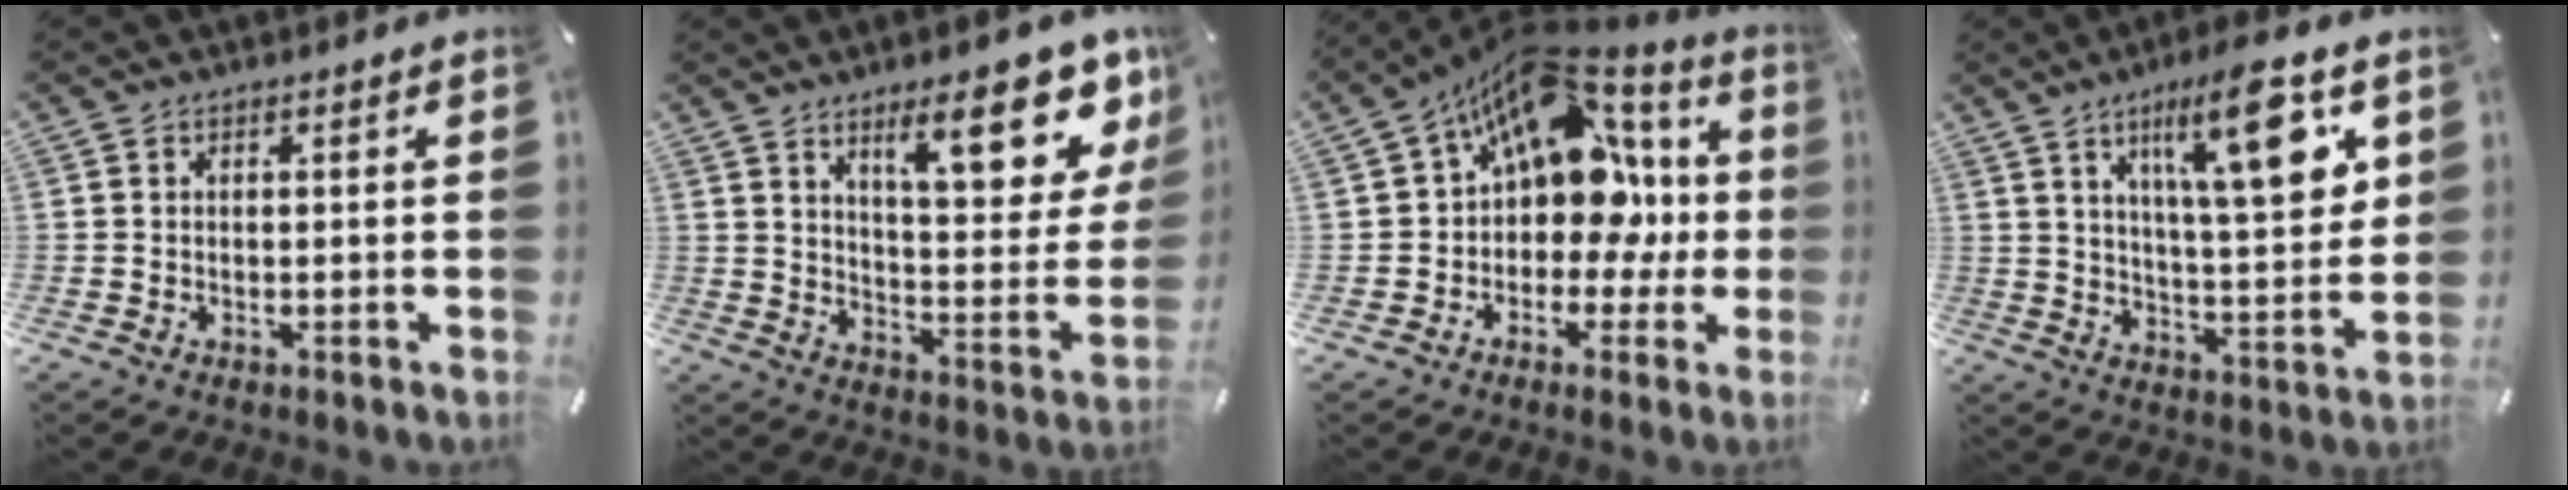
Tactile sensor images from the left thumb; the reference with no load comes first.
{"total": 18.1, "force": [11.5, 6.2, 12.5], "torque": [-0.163, -0.076, 0.181]}
{"total": 18.4, "force": [6.1, 12.4, 12.1], "torque": [-0.191, -0.047, 0.104]}
{"total": 17.2, "force": [8.4, 4.9, 14.2], "torque": [-0.213, -0.031, 0.125]}